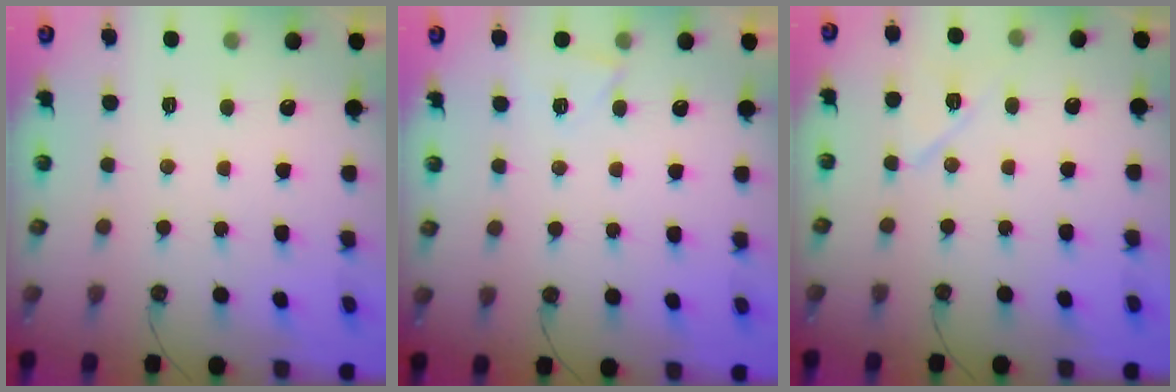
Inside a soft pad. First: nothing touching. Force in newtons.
{"total": 3.3, "press": 3.3, "slide": 0.5}
{"total": 7.8, "press": 7.8, "slide": 0.6}